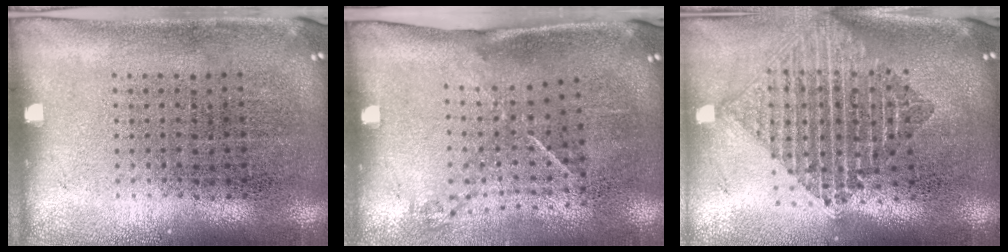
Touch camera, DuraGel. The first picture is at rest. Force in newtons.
{"total": 1.5, "press": 0.9, "slide": 1.1}
{"total": 2.1, "press": 1.7, "slide": 1.3}